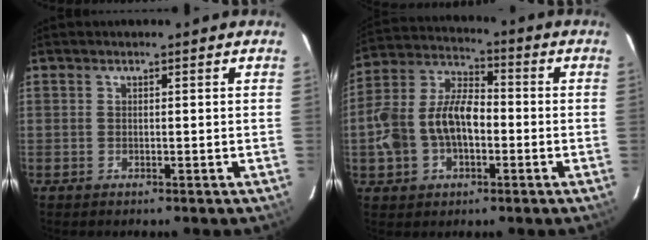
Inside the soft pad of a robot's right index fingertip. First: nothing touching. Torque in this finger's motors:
{"motor_torque": [0.51, -0.16, 0.39, 0.12]}